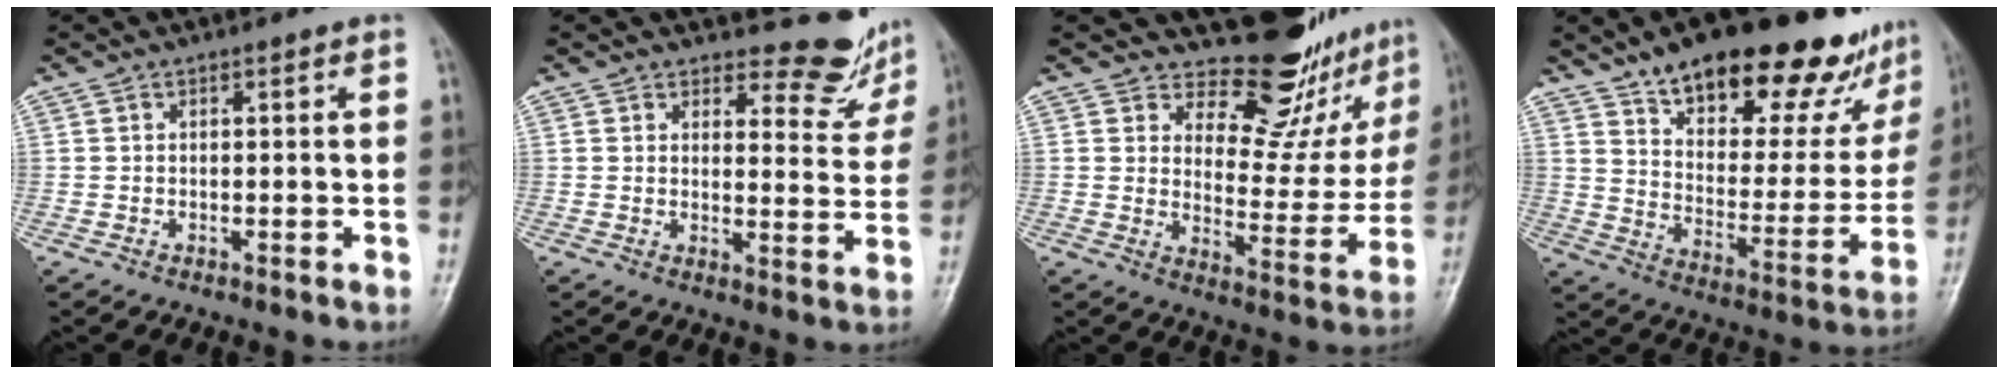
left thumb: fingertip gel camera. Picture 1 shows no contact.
{"total": 7.9, "force": [7.4, 2.5, 0.7], "torque": [0.019, -0.075, 0.082]}
{"total": 14.8, "force": [13.0, 5.9, 3.9], "torque": [-0.002, -0.117, 0.167]}
{"total": 28.1, "force": [19.9, 10.6, 16.8], "torque": [-0.196, -0.076, 0.286]}